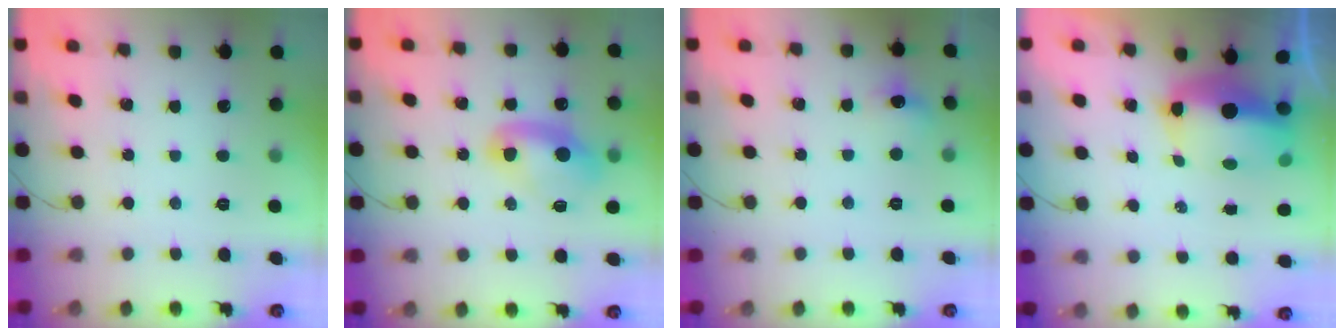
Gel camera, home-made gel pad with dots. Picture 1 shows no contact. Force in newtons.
{"total": 10.2, "press": 10.2, "slide": 0.7}
{"total": 7.0, "press": 6.8, "slide": 1.6}
{"total": 9.5, "press": 9.3, "slide": 2.0}